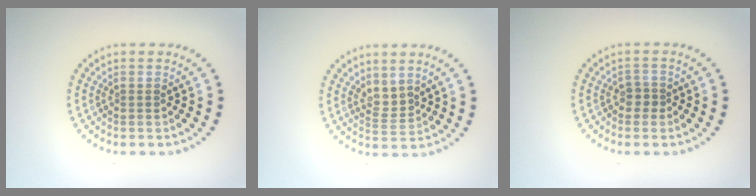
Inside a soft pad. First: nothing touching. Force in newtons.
{"total": 1.9, "press": 1.3, "slide": 1.3}
{"total": 1.3, "press": 1.1, "slide": 0.6}